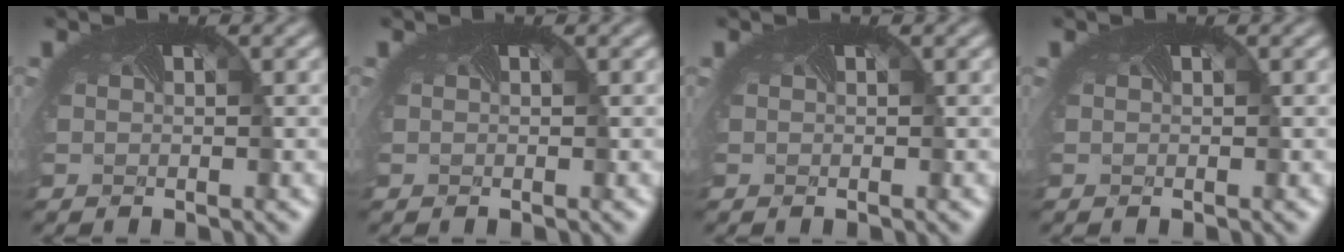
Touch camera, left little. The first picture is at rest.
{"total": 0.0}
{"total": 0.0}
{"total": 0.0}